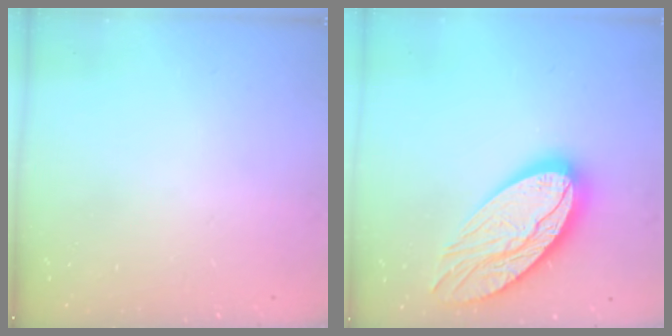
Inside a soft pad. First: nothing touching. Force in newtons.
{"total": 20.4, "press": 20.3, "slide": 1.7}